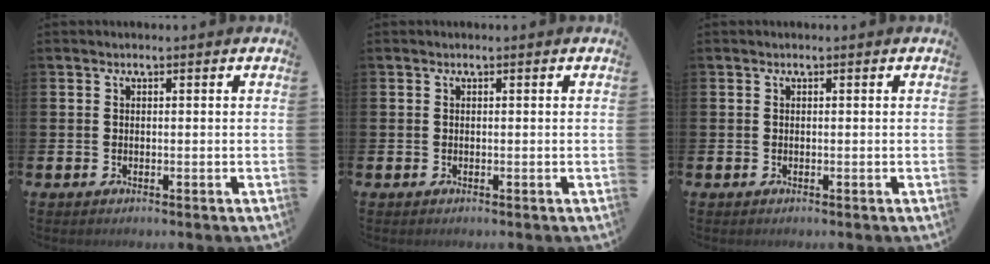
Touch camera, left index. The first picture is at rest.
{"total": 0.0}
{"total": 0.0}